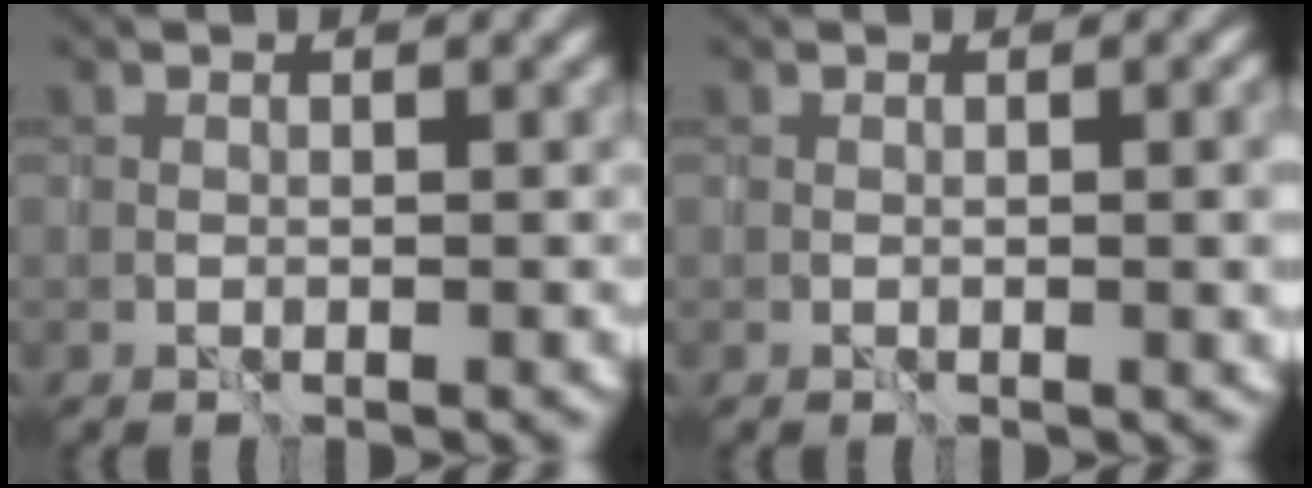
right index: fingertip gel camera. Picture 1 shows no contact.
{"total": 2.5, "force": [0.2, 0.8, 2.3], "torque": [-0.031, -0.005, 0.010]}